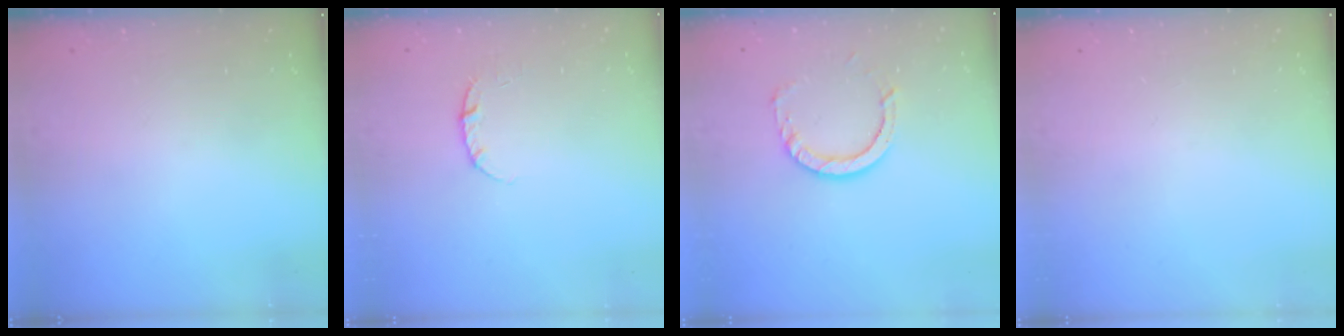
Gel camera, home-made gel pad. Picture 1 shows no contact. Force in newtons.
{"total": 3.8, "press": 3.8, "slide": 0.3}
{"total": 8.6, "press": 8.5, "slide": 1.3}
{"total": 0.0}